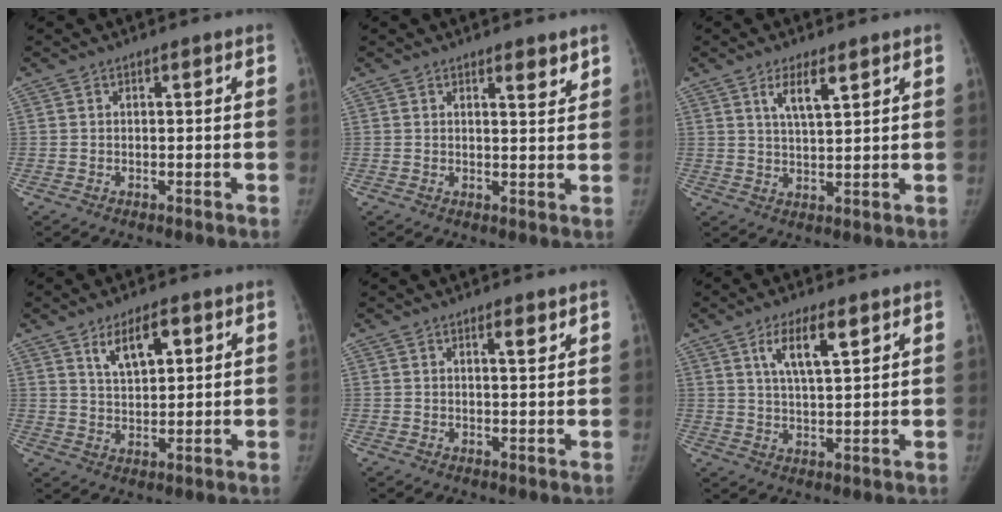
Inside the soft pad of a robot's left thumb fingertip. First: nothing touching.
{"total": 3.0, "force": [2.2, 0.8, 1.9], "torque": [-0.019, -0.017, 0.030]}
{"total": 5.3, "force": [3.0, 1.5, 4.1], "torque": [-0.067, -0.018, 0.057]}
{"total": 7.0, "force": [3.4, 3.2, 5.2], "torque": [-0.073, -0.018, 0.064]}
{"total": 2.1, "force": [1.3, 0.3, 1.6], "torque": [-0.023, -0.009, 0.022]}
{"total": 7.6, "force": [3.8, 2.4, 6.1], "torque": [-0.100, -0.016, 0.070]}